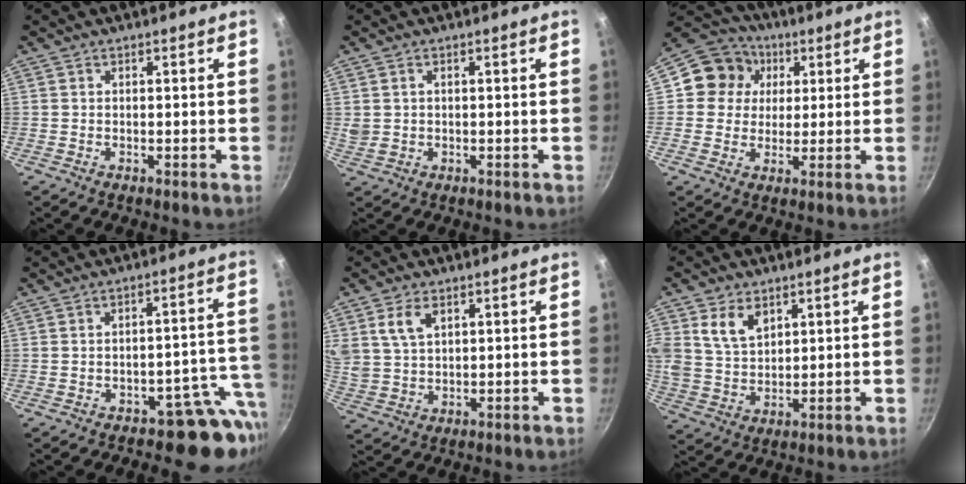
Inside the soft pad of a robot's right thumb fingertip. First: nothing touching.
{"total": 2.8, "force": [0.7, 2.1, 1.6], "torque": [-0.025, 0.000, 0.019]}
{"total": 10.2, "force": [2.7, 9.2, 3.4], "torque": [-0.026, 0.007, 0.028]}
{"total": 9.0, "force": [-5.4, 5.3, 4.9], "torque": [0.014, 0.059, -0.061]}
{"total": 6.5, "force": [2.9, 4.0, 4.2], "torque": [-0.071, -0.008, 0.064]}
{"total": 8.2, "force": [3.6, 5.6, 4.8], "torque": [-0.074, -0.018, 0.074]}